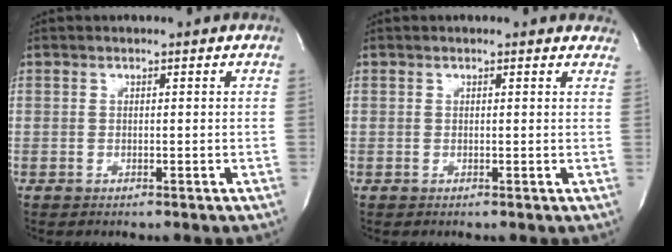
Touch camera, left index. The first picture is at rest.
{"total": 4.4, "force": [4.1, 1.3, 1.1], "torque": [-0.005, 0.002, 0.026]}